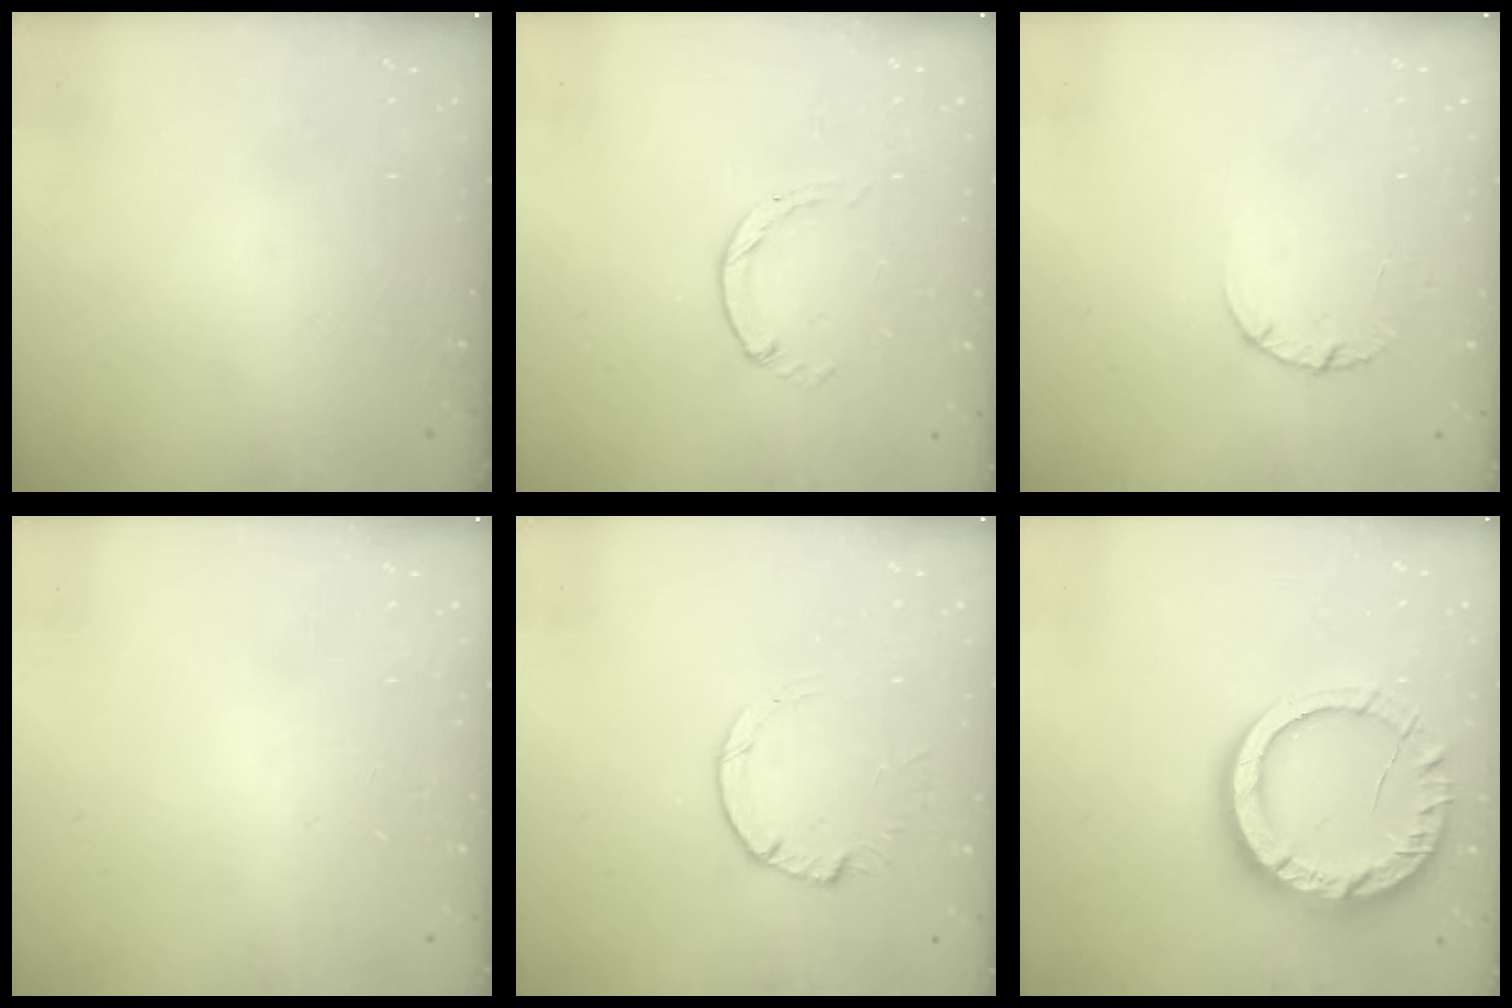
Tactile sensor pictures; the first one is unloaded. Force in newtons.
{"total": 0.0}
{"total": 2.5, "press": 2.5, "slide": 0.3}
{"total": 2.6, "press": 2.6, "slide": 0.2}
{"total": 3.5, "press": 3.5, "slide": 0.4}
{"total": 15.1, "press": 15.0, "slide": 1.2}